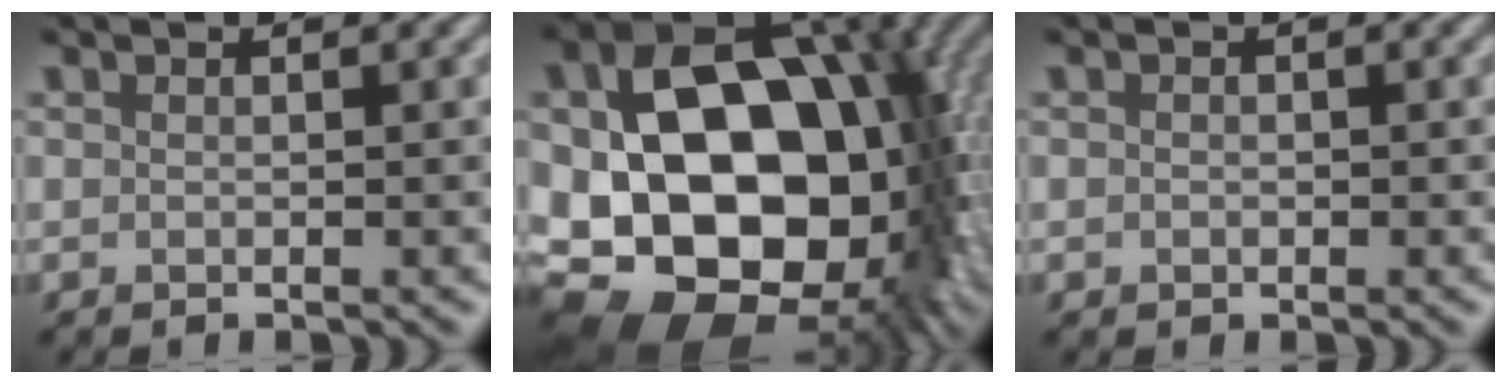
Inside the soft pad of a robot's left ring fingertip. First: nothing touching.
{"total": 20.1, "force": [-2.2, 14.0, 14.4], "torque": [-0.223, -0.019, -0.005]}
{"total": 0.6, "force": [-0.1, 0.6, 0.2], "torque": [0.001, -0.004, -0.002]}